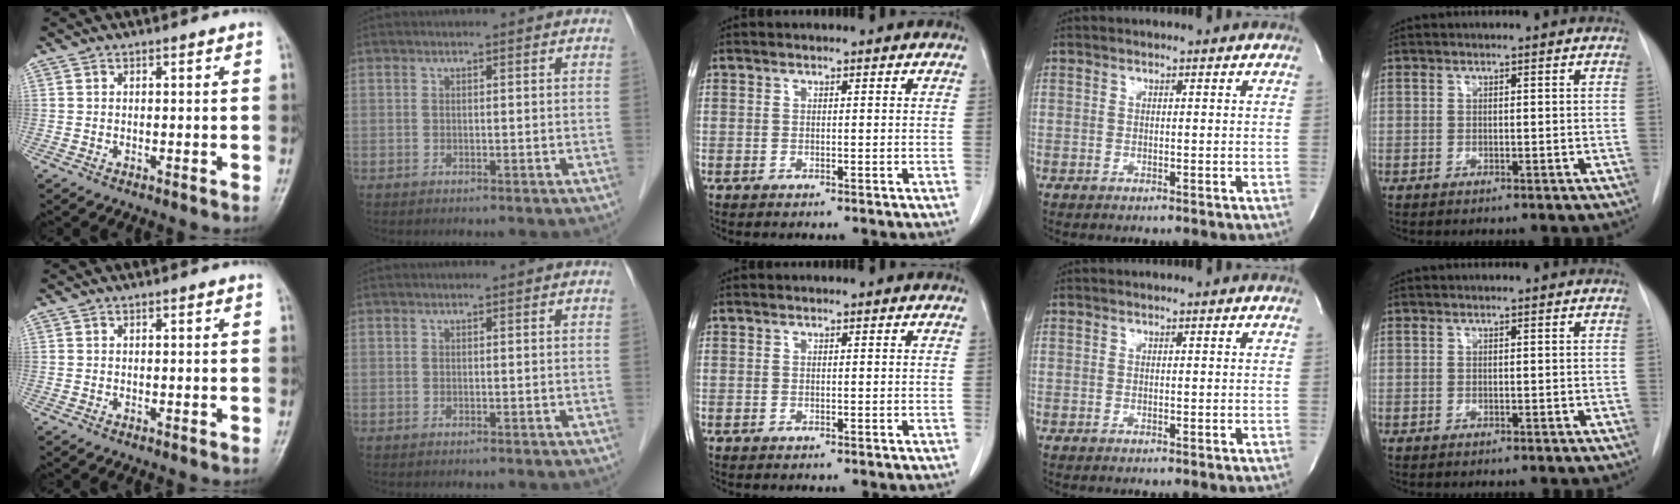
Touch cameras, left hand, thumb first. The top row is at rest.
{}